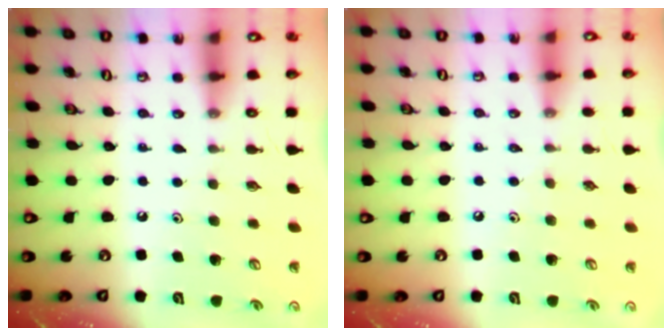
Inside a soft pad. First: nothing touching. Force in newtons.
{"total": 1.8, "press": 1.7, "slide": 0.4}